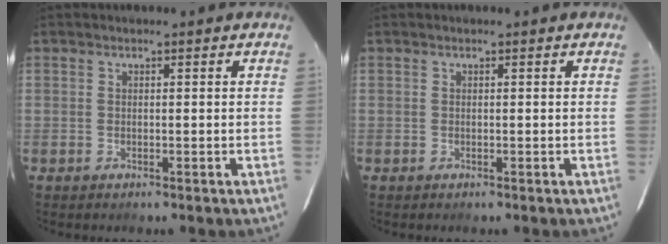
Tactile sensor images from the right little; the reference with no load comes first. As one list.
[{"total": 0.0}]